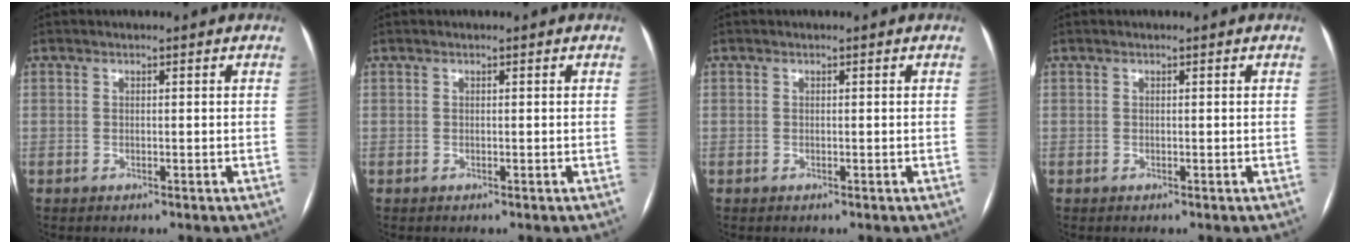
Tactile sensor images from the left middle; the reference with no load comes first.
{"total": 0.0}
{"total": 0.0}
{"total": 0.0}